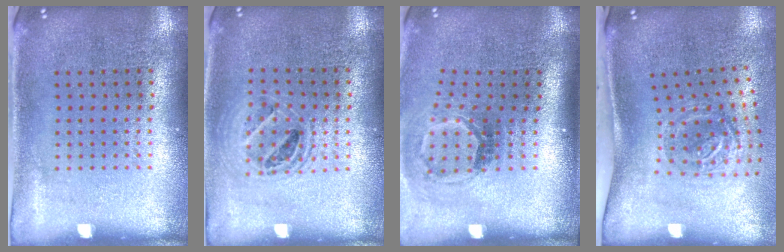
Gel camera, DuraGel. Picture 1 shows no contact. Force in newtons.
{"total": 1.4, "press": 1.2, "slide": 0.6}
{"total": 1.9, "press": 1.2, "slide": 1.4}
{"total": 1.9, "press": 1.2, "slide": 1.5}